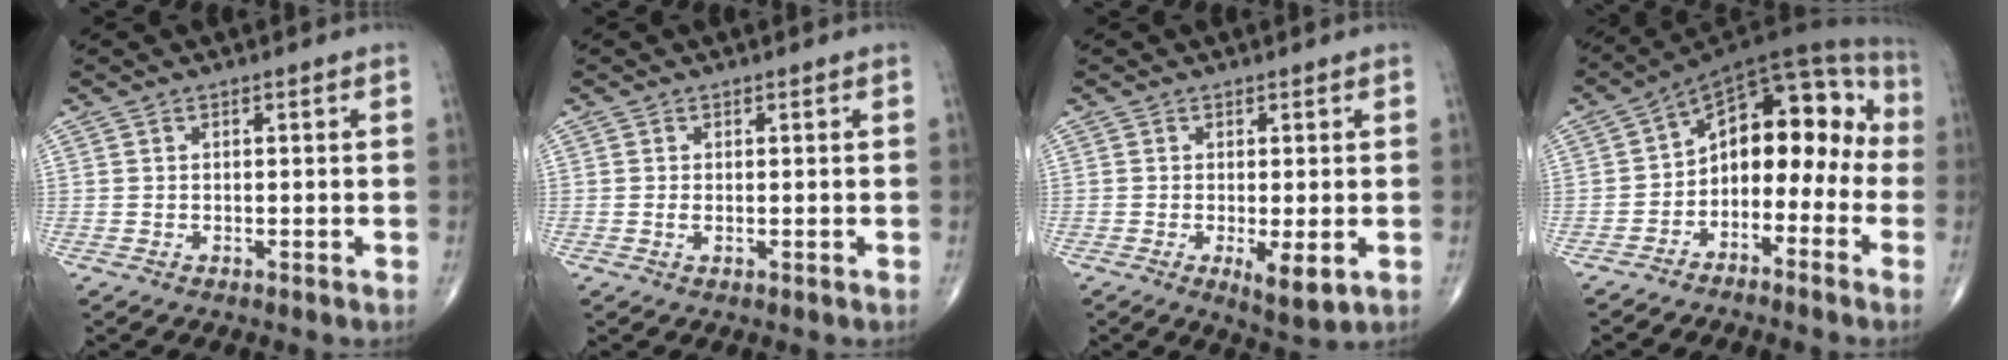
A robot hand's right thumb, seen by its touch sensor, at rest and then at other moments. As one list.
[{"total": 0.7, "force": [0.0, 0.4, 0.7], "torque": [-0.017, -0.002, 0.000]}, {"total": 5.0, "force": [-1.2, 1.6, 4.6], "torque": [-0.075, -0.016, -0.016]}, {"total": 14.5, "force": [-3.2, 9.4, 10.6], "torque": [-0.102, 0.091, -0.059]}]